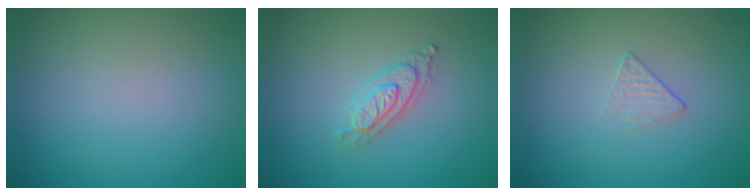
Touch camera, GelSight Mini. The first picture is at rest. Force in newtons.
{"total": 2.4, "press": 2.2, "slide": 0.9}
{"total": 1.1, "press": 0.5, "slide": 1.0}